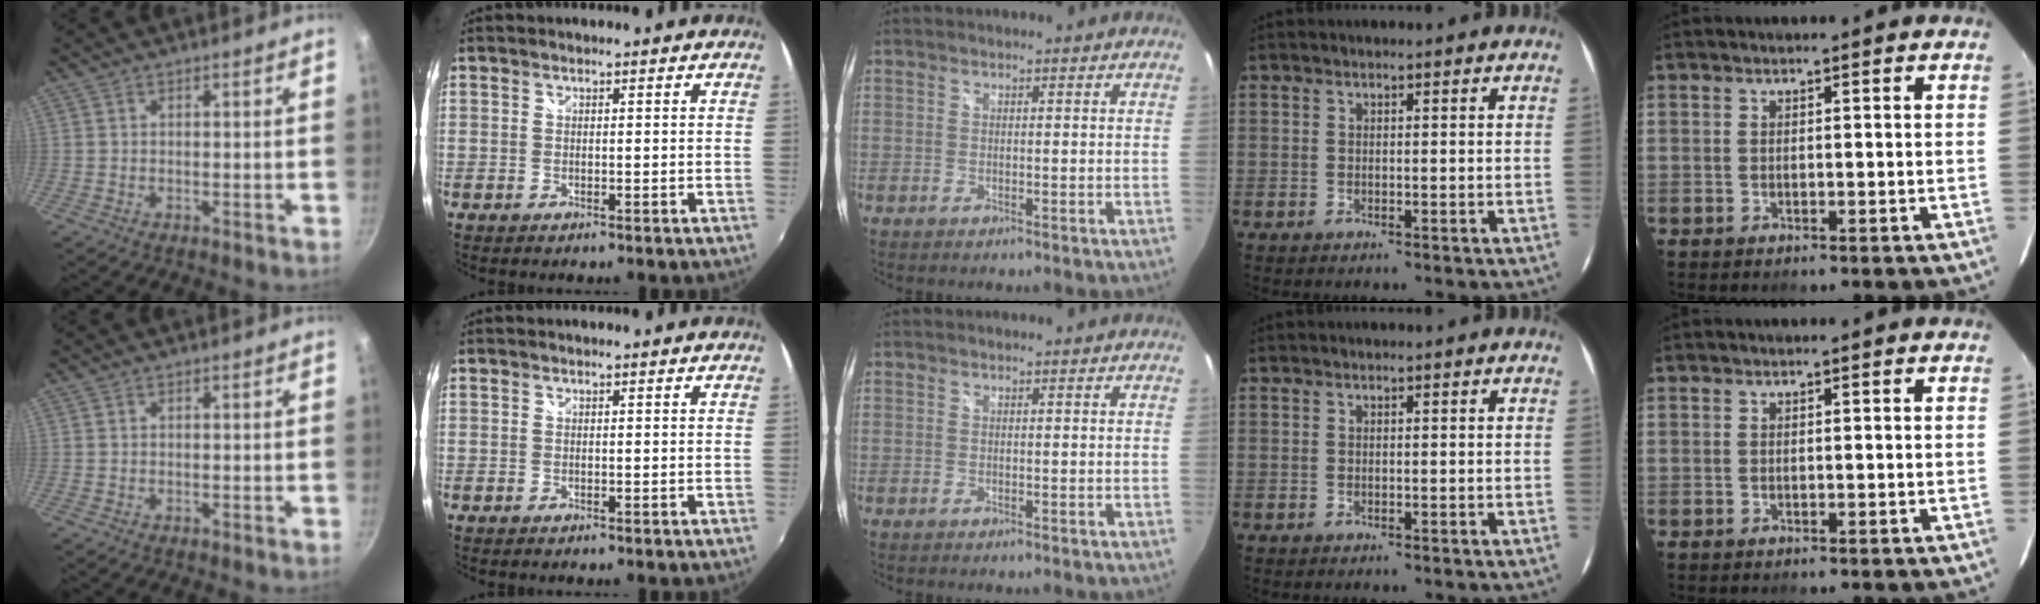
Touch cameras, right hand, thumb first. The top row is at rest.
{}